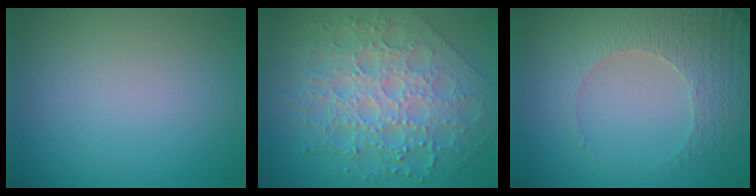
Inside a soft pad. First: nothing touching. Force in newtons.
{"total": 8.4, "press": 6.1, "slide": 5.7}
{"total": 4.7, "press": 3.6, "slide": 3.0}